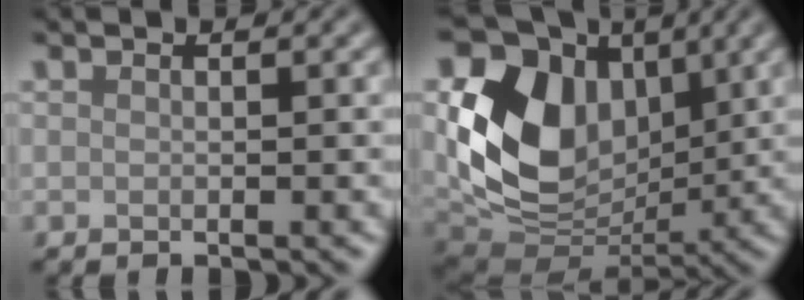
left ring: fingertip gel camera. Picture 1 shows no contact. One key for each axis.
{"total": 11.7, "fx": 2.5, "fy": 8.7, "fz": 7.5, "tx": -0.148, "ty": -0.013, "tz": 0.049}